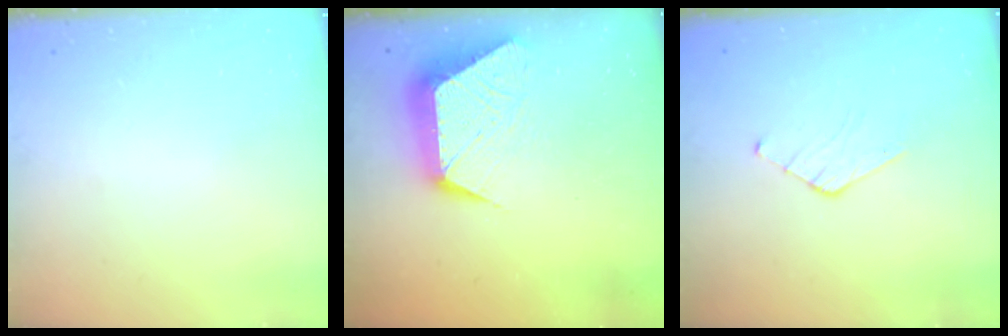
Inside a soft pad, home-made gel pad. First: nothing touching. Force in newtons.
{"total": 13.5, "press": 13.5, "slide": 1.0}
{"total": 4.1, "press": 4.0, "slide": 0.4}